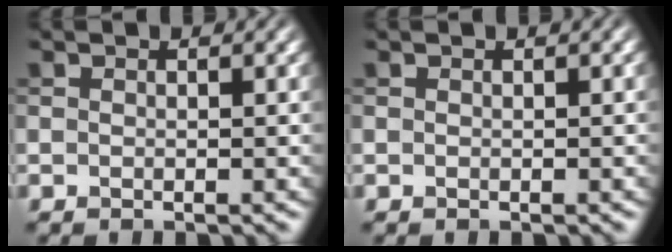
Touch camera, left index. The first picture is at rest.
{"total": 0.0}